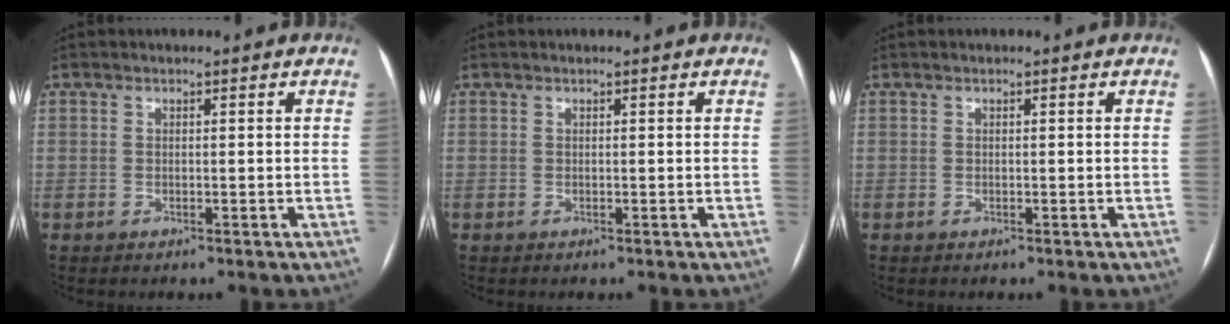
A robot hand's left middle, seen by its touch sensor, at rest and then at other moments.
{"total": 0.0}
{"total": 0.0}